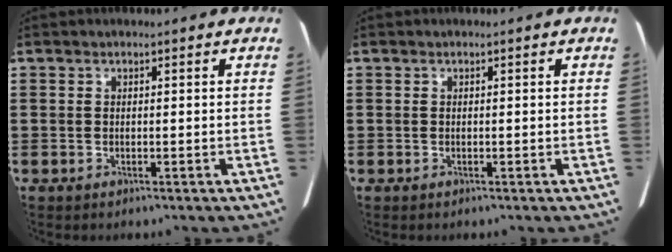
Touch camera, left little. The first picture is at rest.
{"total": 0.0}